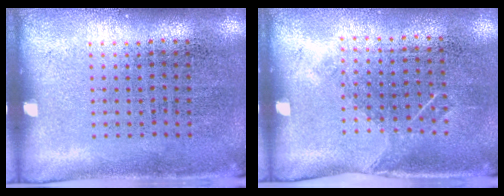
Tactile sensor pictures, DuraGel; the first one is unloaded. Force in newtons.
{"total": 1.1, "press": 0.8, "slide": 0.6}